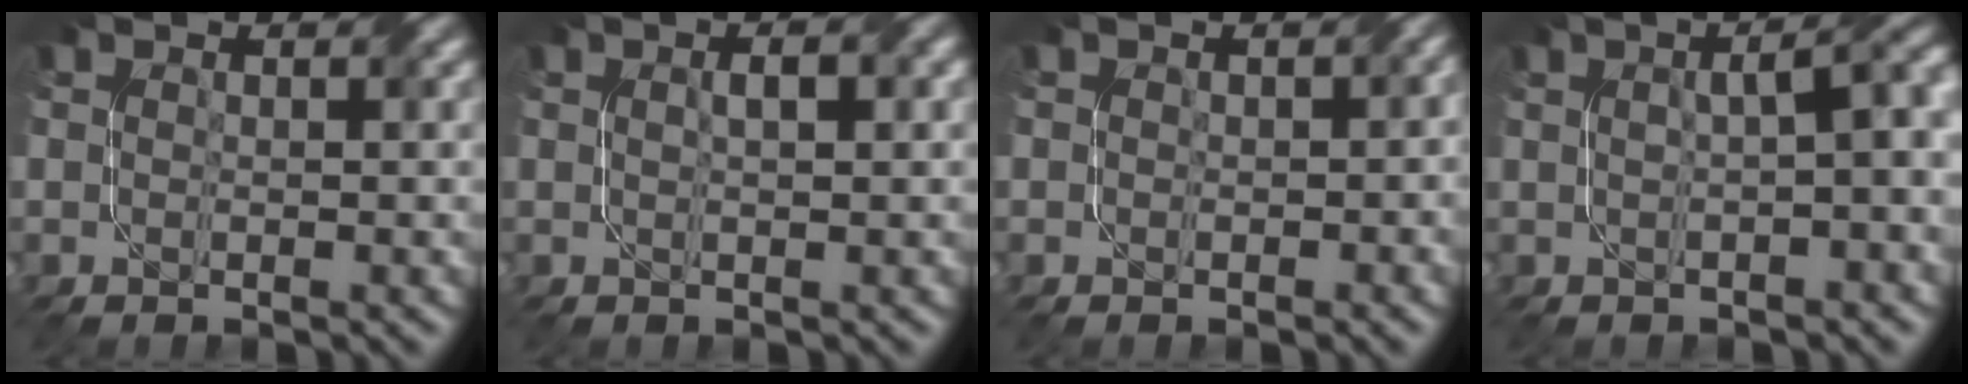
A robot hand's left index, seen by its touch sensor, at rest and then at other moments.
{"total": 2.0, "force": [0.7, 0.6, 1.7], "torque": [-0.012, -0.001, 0.004]}
{"total": 1.1, "force": [-0.1, 0.8, 0.7], "torque": [-0.004, 0.002, 0.006]}
{"total": 5.5, "force": [0.7, 1.7, 5.2], "torque": [-0.042, 0.026, 0.015]}